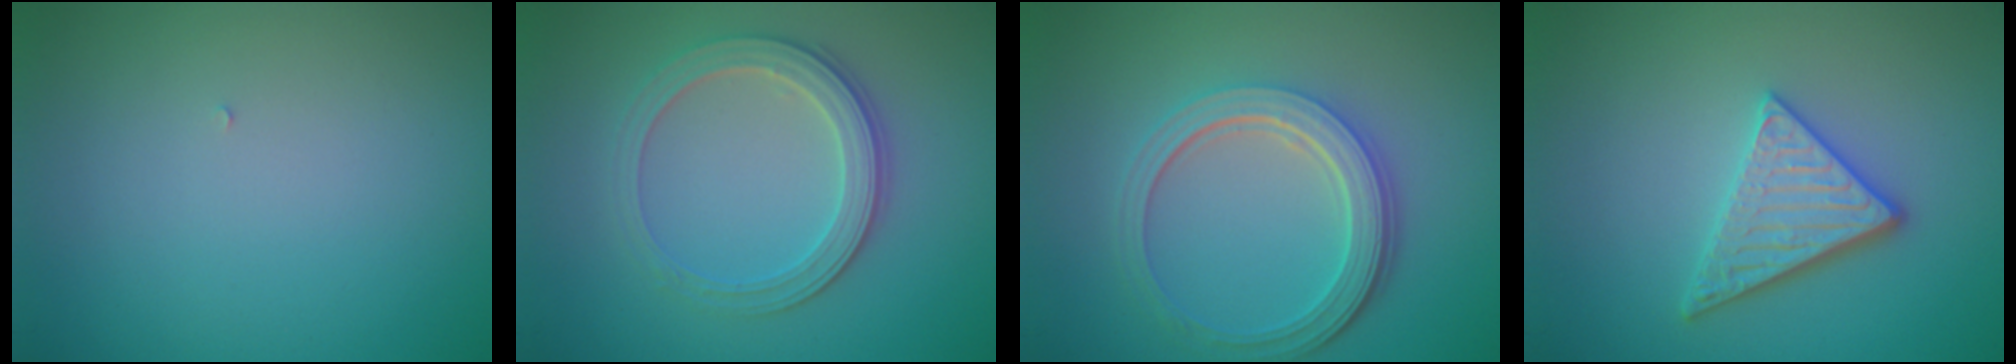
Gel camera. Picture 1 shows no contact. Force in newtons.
{"total": 3.5, "press": 3.2, "slide": 1.5}
{"total": 5.2, "press": 3.8, "slide": 3.5}
{"total": 3.3, "press": 3.0, "slide": 1.5}